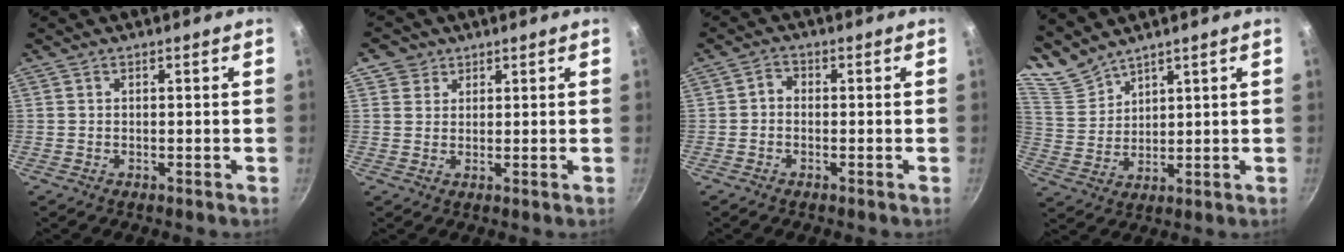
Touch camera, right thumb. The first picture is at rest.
{"total": 3.4, "force": [1.7, 3.0, 0.2], "torque": [0.025, 0.004, 0.026]}
{"total": 1.9, "force": [-0.6, 1.5, 1.0], "torque": [-0.019, 0.013, -0.018]}
{"total": 6.1, "force": [5.6, 2.1, 1.1], "torque": [-0.020, -0.017, 0.132]}